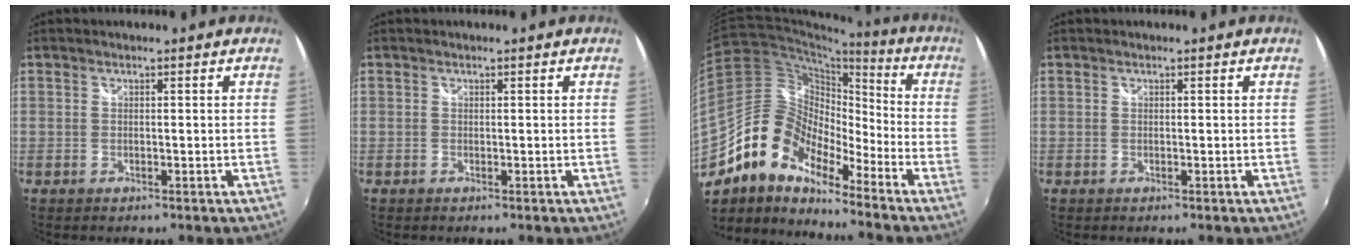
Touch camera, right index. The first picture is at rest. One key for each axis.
{"total": 0.0}
{"total": 15.3, "fx": -10.5, "fy": 7.5, "fz": 8.2, "tx": -0.147, "ty": 0.008, "tz": -0.218}
{"total": 0.0}